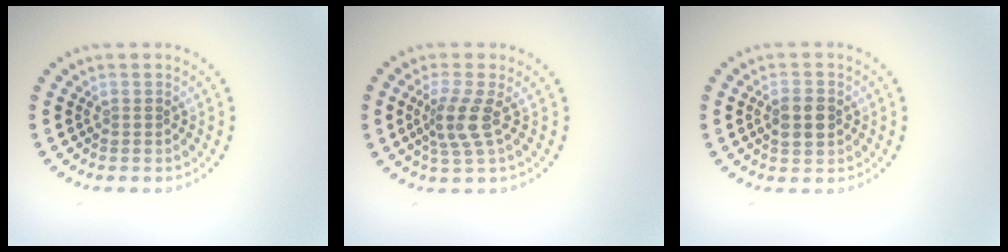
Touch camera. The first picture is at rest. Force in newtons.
{"total": 2.8, "press": 2.1, "slide": 1.8}
{"total": 2.6, "press": 2.6, "slide": 0.1}